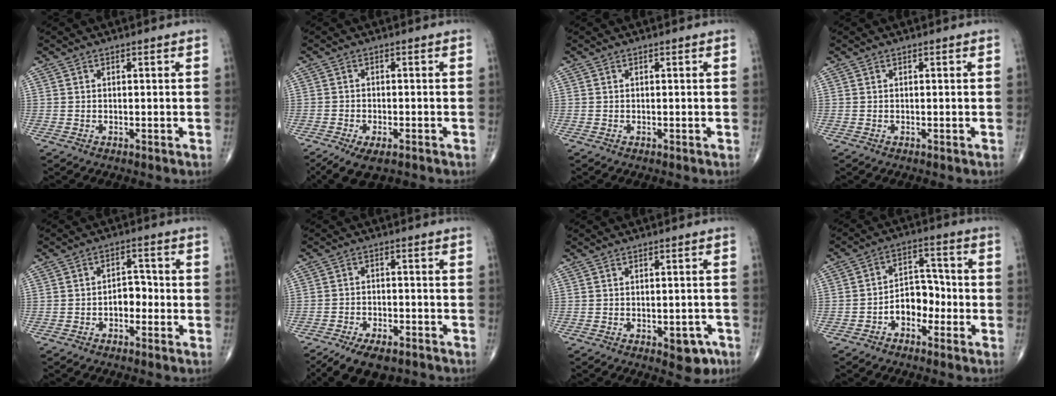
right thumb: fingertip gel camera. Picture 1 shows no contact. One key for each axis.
{"total": 6.5, "fx": -4.2, "fy": 2.8, "fz": 4.1, "tx": -0.071, "ty": 0.001, "tz": -0.070}
{"total": 0.0}
{"total": 0.0}
{"total": 3.9, "fx": -1.4, "fy": 2.6, "fz": 2.6, "tx": -0.020, "ty": 0.022, "tz": -0.030}
{"total": 10.3, "fx": -7.7, "fy": 4.4, "fz": 5.2, "tx": -0.070, "ty": 0.029, "tz": -0.126}
{"total": 5.0, "fx": -2.4, "fy": 2.6, "fz": 3.5, "tx": -0.021, "ty": 0.012, "tz": -0.024}
{"total": 7.3, "fx": -2.9, "fy": 5.0, "fz": 4.5, "tx": -0.043, "ty": 0.043, "tz": -0.059}